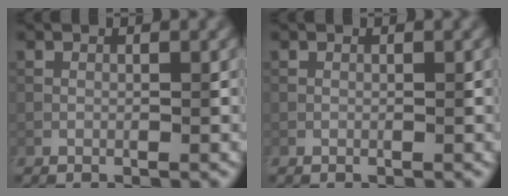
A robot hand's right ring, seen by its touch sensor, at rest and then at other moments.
{"total": 0.0}